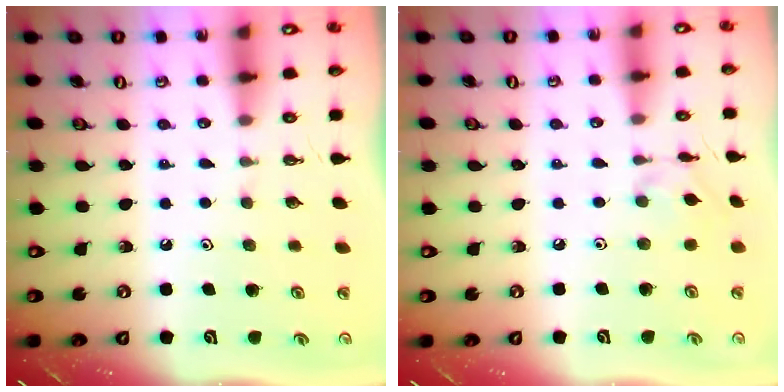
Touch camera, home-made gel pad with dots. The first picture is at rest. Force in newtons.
{"total": 2.1, "press": 2.1, "slide": 0.3}